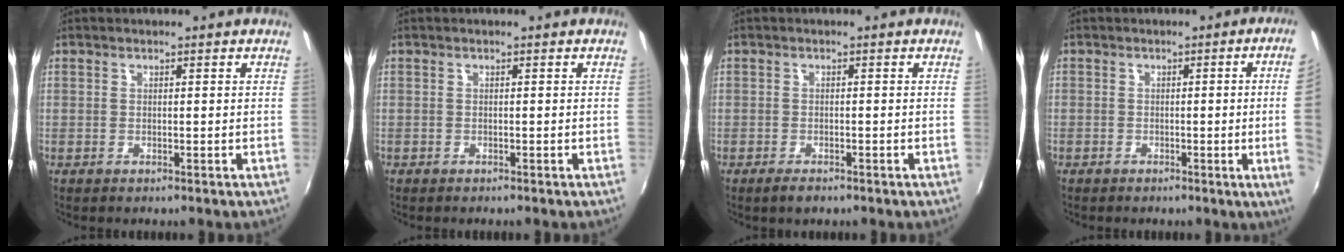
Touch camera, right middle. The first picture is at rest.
{"total": 0.5, "force": [-0.5, 0.2, 0.0], "torque": [-0.002, -0.003, -0.009]}
{"total": 2.2, "force": [-1.6, 0.9, 1.2], "torque": [-0.028, -0.004, -0.031]}
{"total": 8.0, "force": [-0.3, -1.2, 7.9], "torque": [-0.085, -0.008, -0.003]}